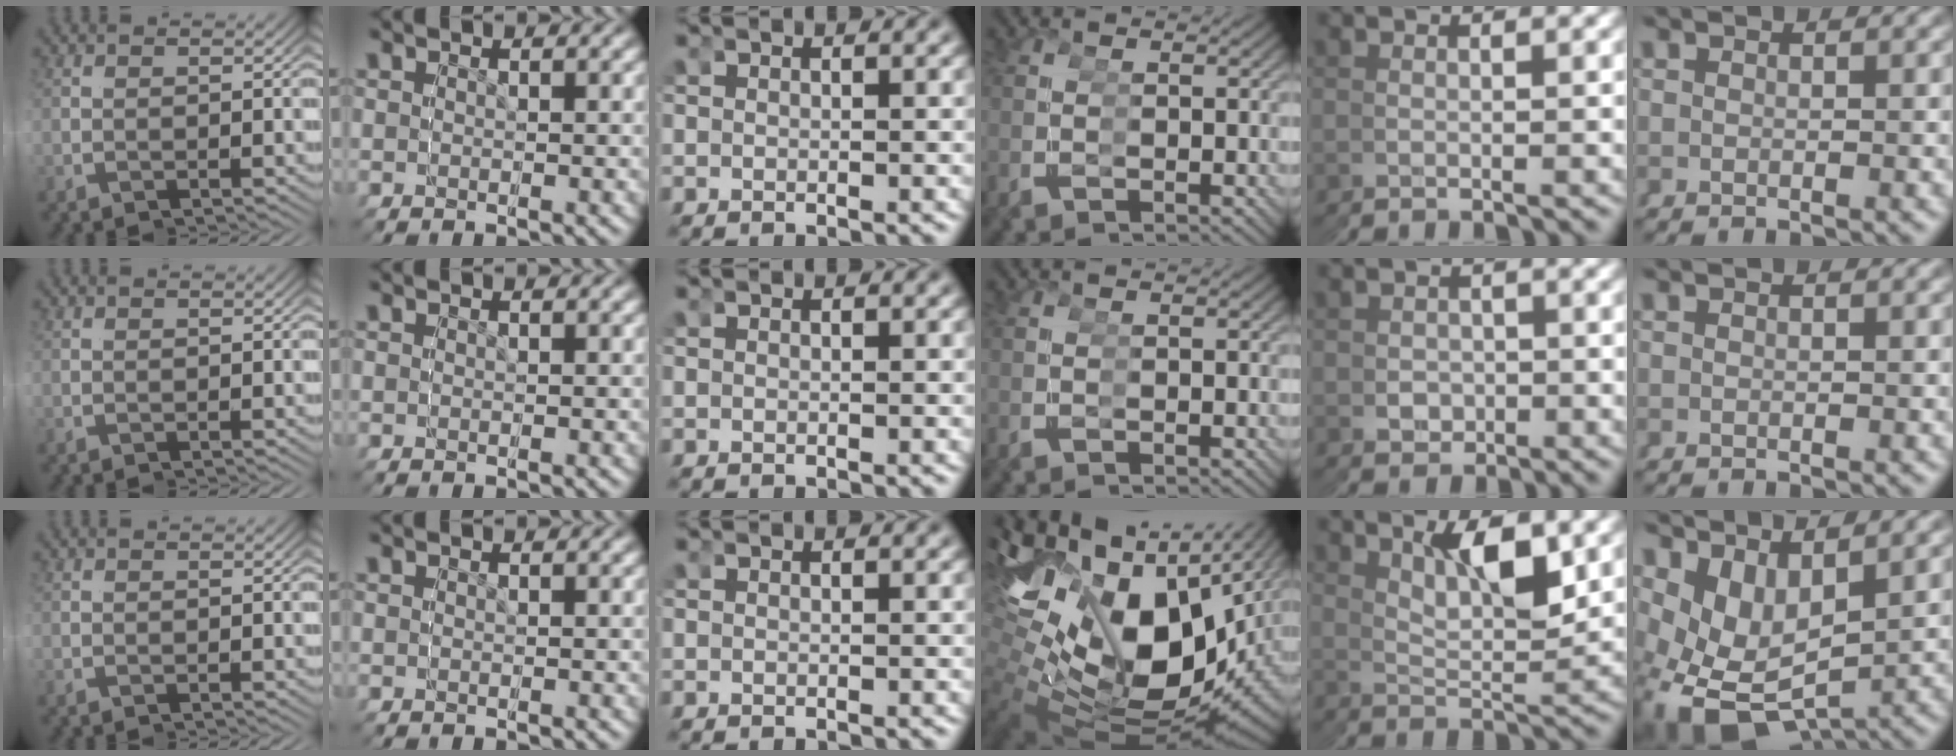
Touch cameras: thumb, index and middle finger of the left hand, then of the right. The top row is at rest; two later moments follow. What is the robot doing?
{"motion": "grasp_and_lifting", "object": "glasses"}